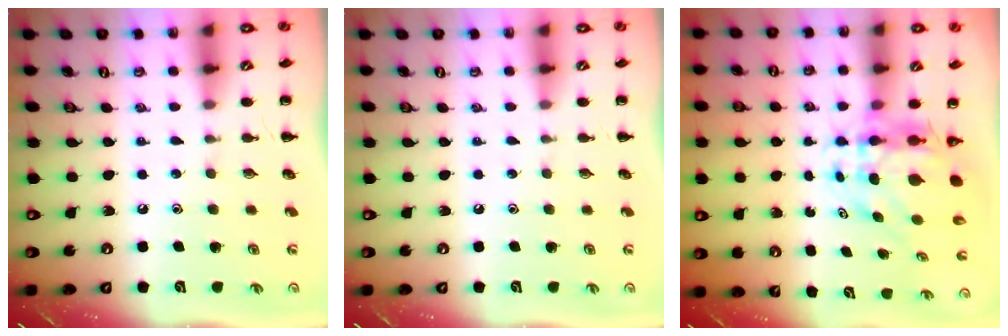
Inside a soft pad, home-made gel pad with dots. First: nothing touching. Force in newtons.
{"total": 0.0}
{"total": 8.0, "press": 7.8, "slide": 2.1}